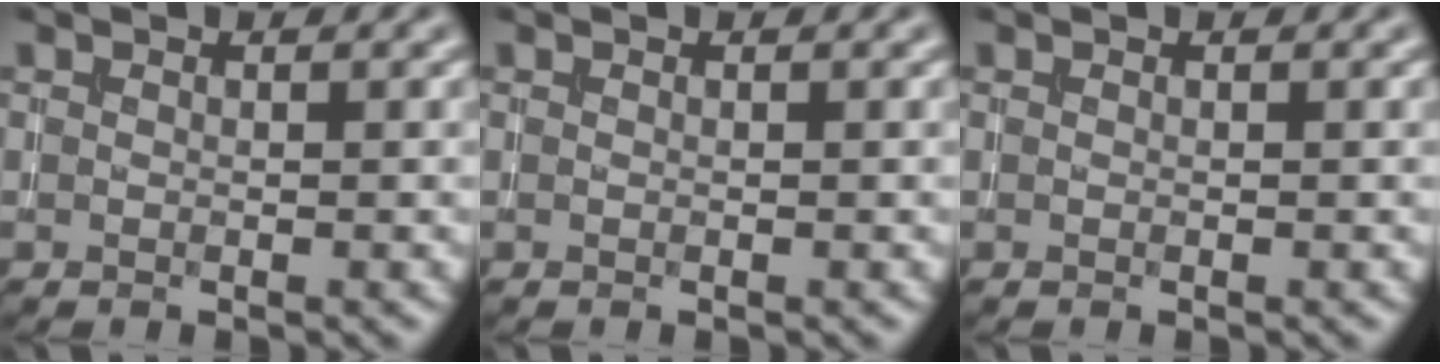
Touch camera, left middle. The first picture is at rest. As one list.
[{"total": 0.0}, {"total": 0.0}]